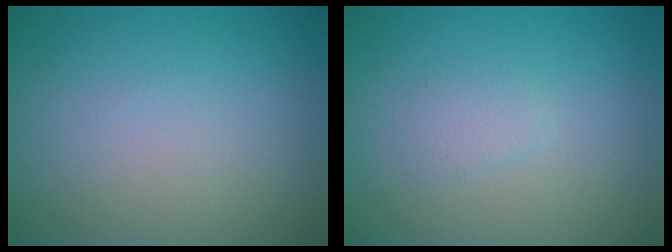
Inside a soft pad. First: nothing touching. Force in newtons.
{"total": 0.9, "press": 0.9, "slide": 0.0}